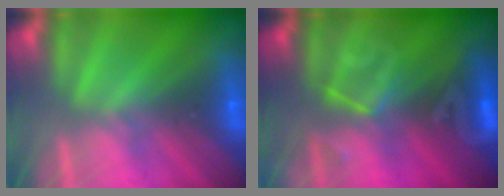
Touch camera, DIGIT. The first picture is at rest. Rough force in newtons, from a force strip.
{"total": 2.8}